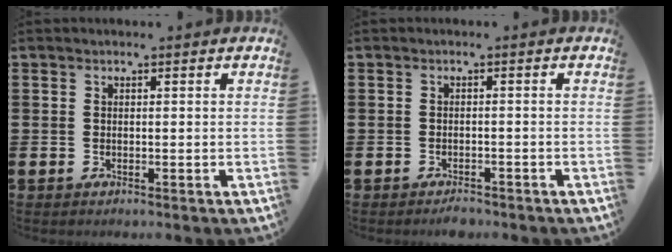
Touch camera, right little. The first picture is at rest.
{"total": 1.1, "force": [-1.1, 0.2, 0.1], "torque": [-0.005, 0.000, -0.023]}